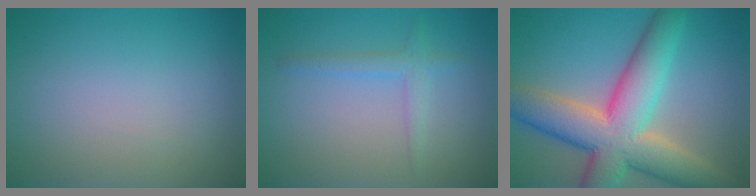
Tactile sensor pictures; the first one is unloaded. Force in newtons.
{"total": 1.7, "press": 1.7, "slide": 0.0}
{"total": 11.3, "press": 11.3, "slide": 0.7}